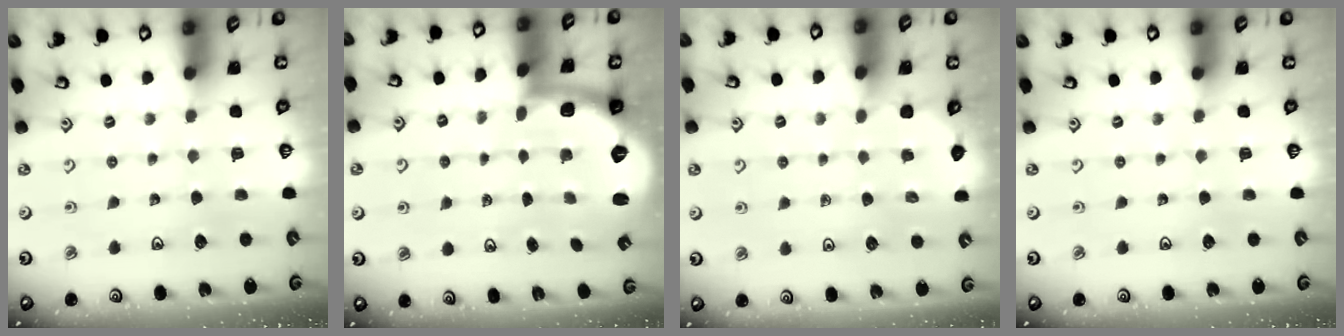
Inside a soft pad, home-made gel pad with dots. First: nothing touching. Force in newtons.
{"total": 2.0, "press": 1.6, "slide": 1.2}
{"total": 2.0, "press": 2.0, "slide": 0.2}
{"total": 0.0}